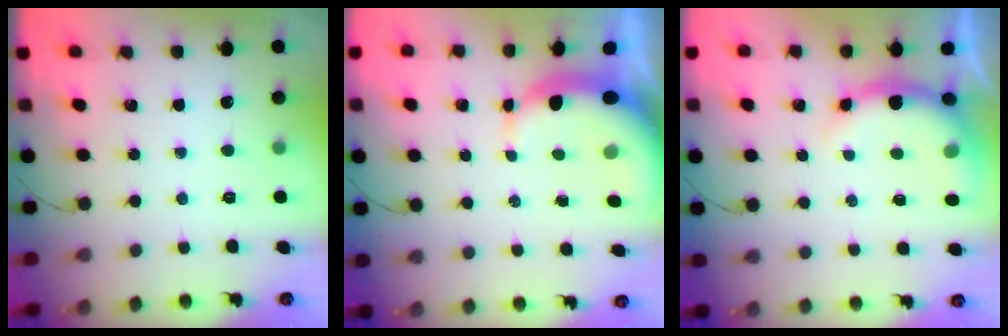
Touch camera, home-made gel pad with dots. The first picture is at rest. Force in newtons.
{"total": 7.5, "press": 7.4, "slide": 1.3}
{"total": 8.2, "press": 8.1, "slide": 1.0}